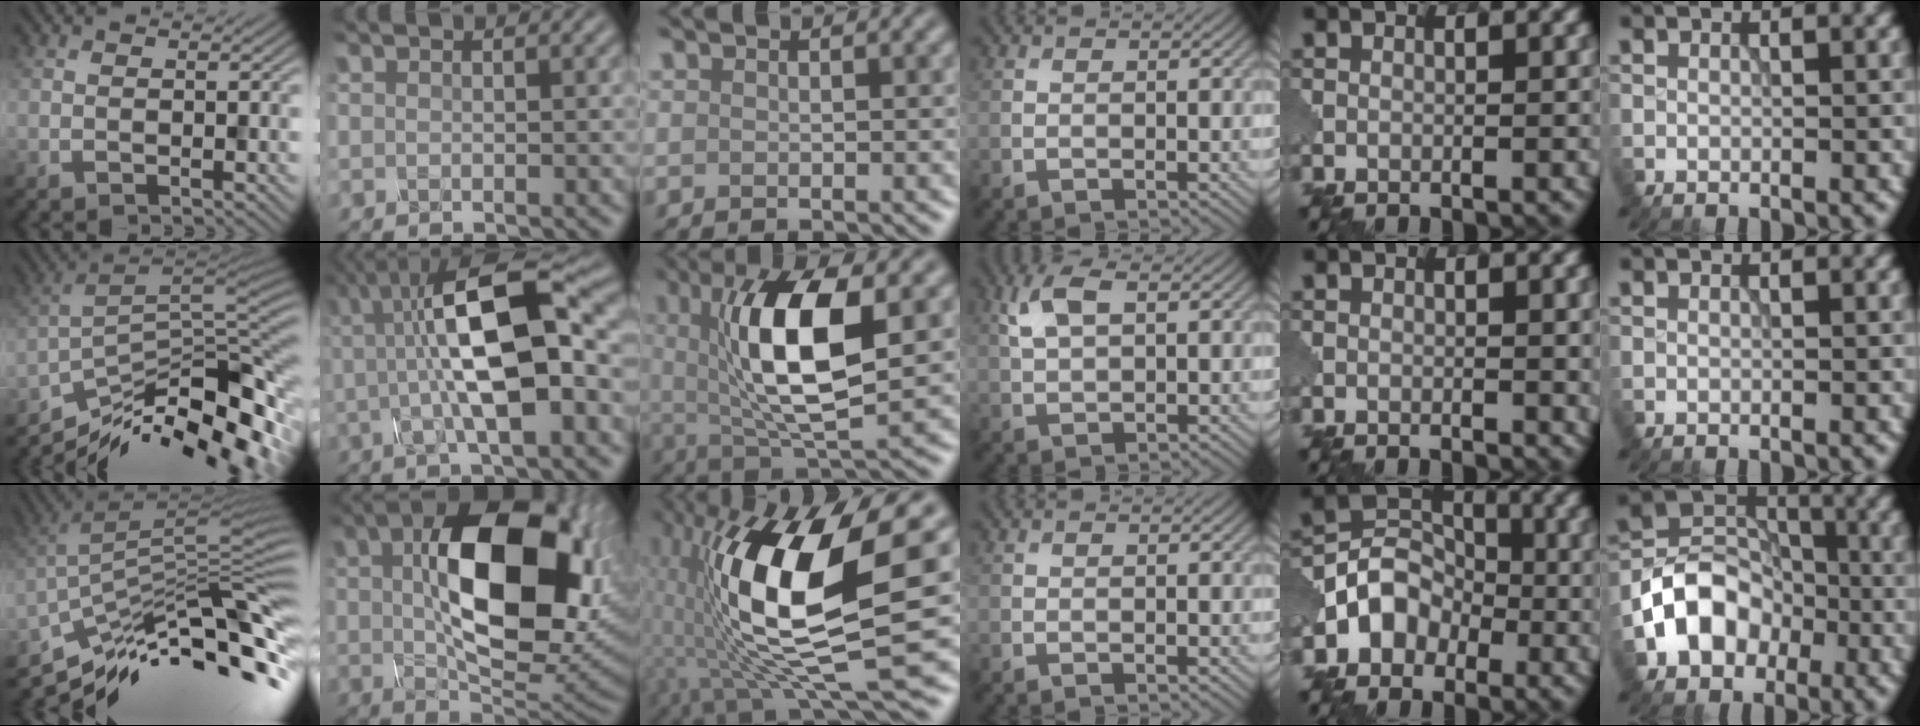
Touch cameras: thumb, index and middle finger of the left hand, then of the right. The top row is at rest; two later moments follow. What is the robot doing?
{"motion": "assemble", "object": "glue stick"}